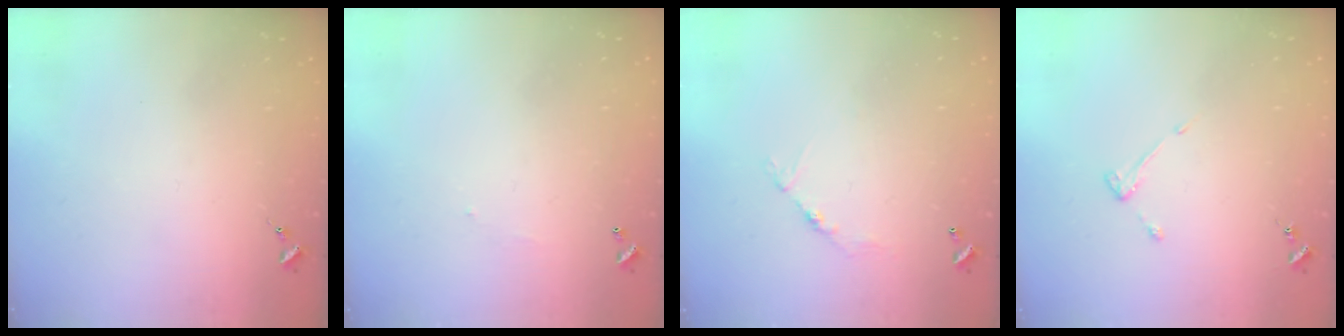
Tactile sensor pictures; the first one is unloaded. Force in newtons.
{"total": 3.7, "press": 3.7, "slide": 0.2}
{"total": 6.7, "press": 6.7, "slide": 0.5}
{"total": 3.0, "press": 3.0, "slide": 0.4}